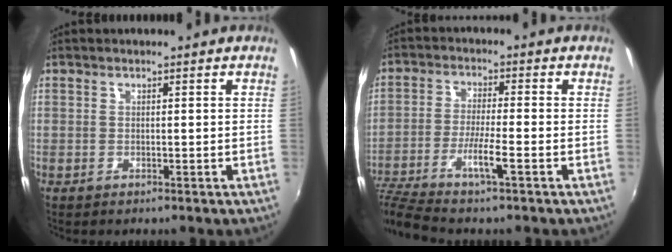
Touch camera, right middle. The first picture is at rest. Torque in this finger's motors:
{"motor_torque": [1.07, -1.07, 0.14, 0.10]}